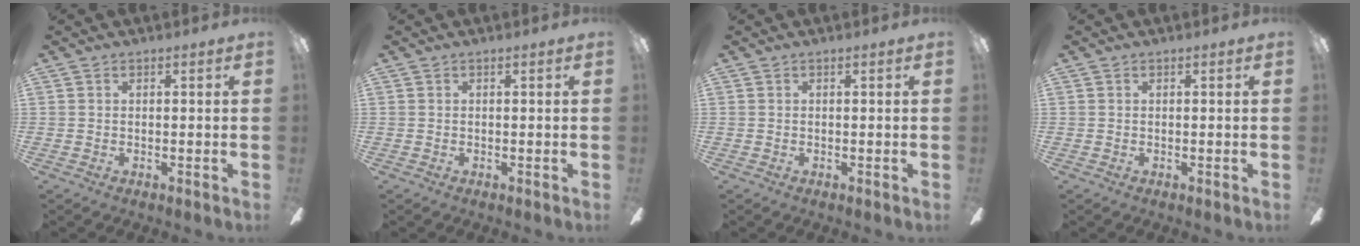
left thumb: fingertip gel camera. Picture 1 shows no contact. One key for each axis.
{"total": 0.0}
{"total": 0.0}
{"total": 0.0}